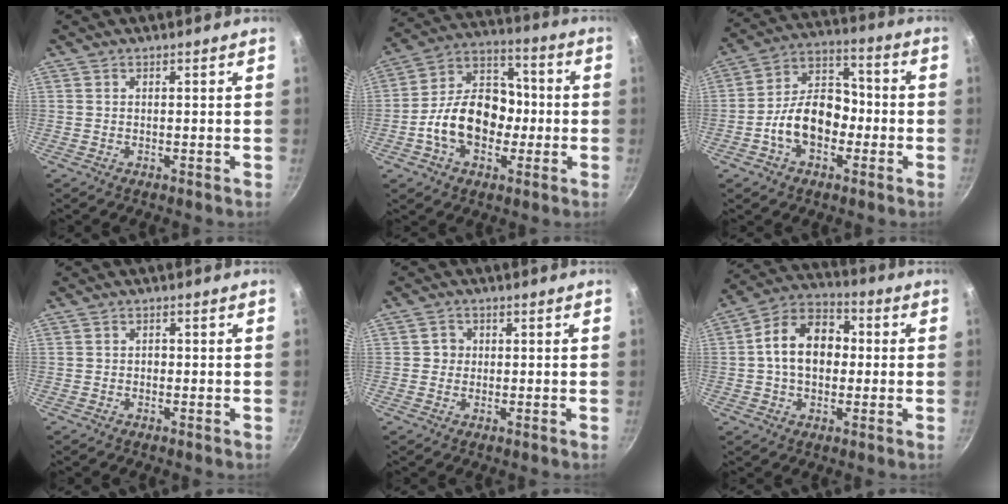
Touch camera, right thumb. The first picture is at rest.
{"total": 16.5, "force": [-3.0, 11.9, 11.0], "torque": [-0.143, 0.045, -0.064]}
{"total": 13.4, "force": [-3.5, 9.2, 9.1], "torque": [-0.109, 0.050, -0.071]}
{"total": 0.9, "force": [-0.2, 0.7, 0.5], "torque": [-0.005, 0.003, -0.006]}
{"total": 2.3, "force": [0.1, 2.3, 0.5], "torque": [0.007, 0.005, -0.003]}
{"total": 13.5, "force": [0.5, 9.7, 9.3], "torque": [-0.119, 0.031, -0.010]}